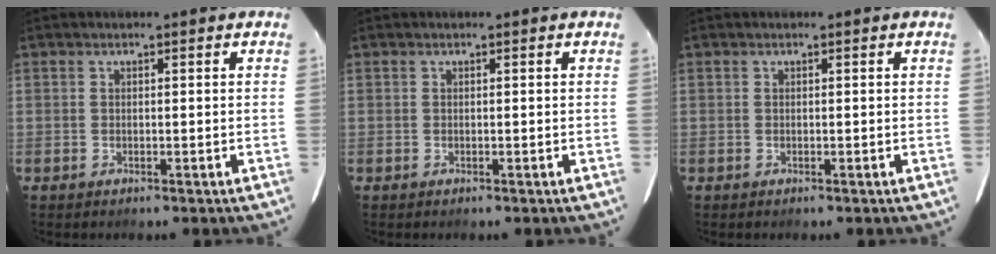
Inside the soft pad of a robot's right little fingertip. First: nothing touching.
{"total": 0.0}
{"total": 0.0}